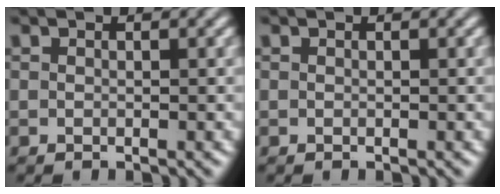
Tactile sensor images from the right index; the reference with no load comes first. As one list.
[{"total": 0.0}]